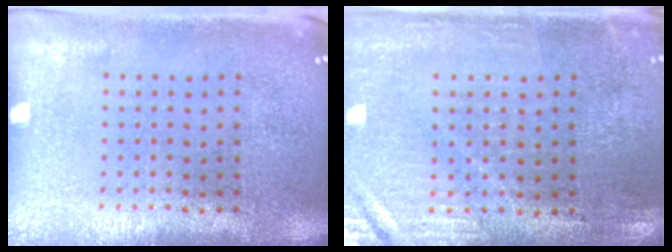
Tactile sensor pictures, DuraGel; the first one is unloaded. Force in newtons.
{"total": 0.6, "press": 0.5, "slide": 0.3}